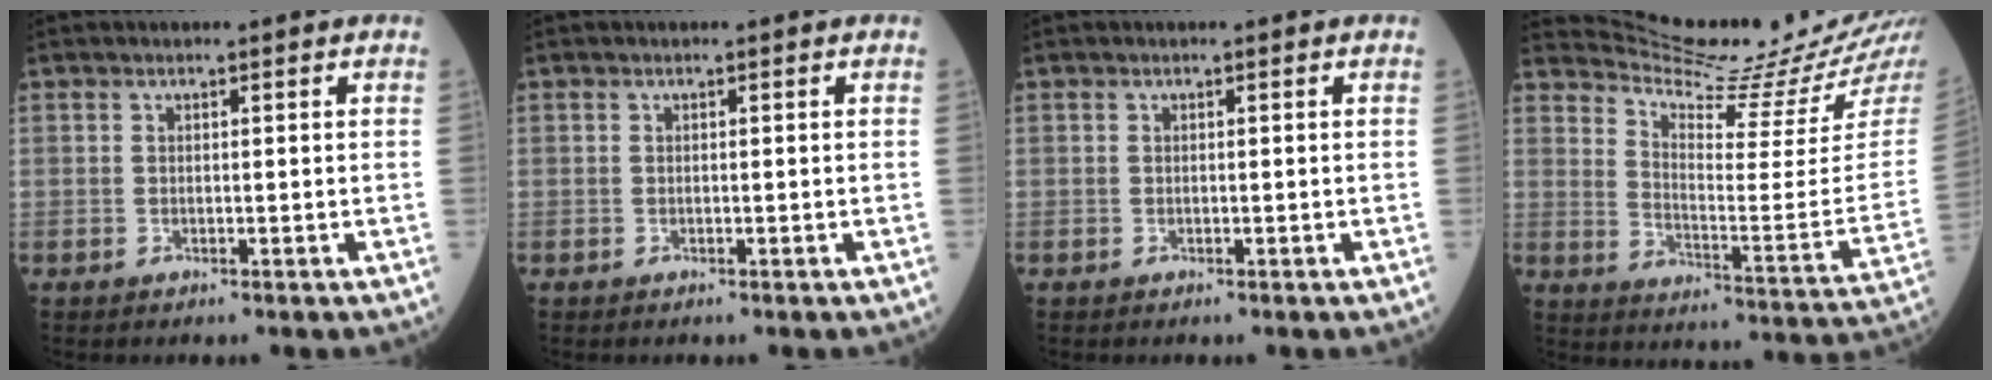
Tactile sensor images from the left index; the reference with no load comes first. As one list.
[{"total": 0.0}, {"total": 0.0}, {"total": 19.9, "force": [18.9, -0.6, 6.3], "torque": [-0.116, -0.095, 0.263]}]